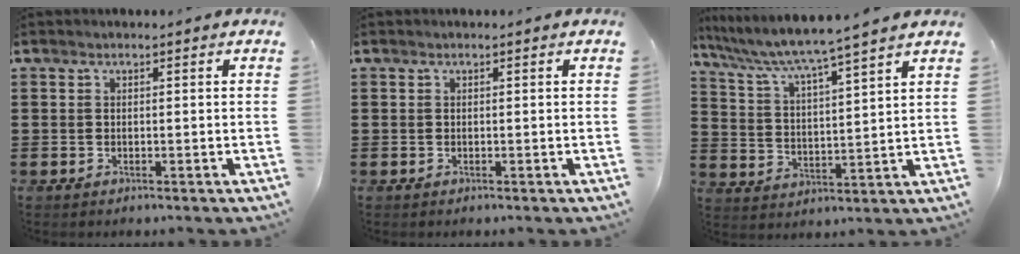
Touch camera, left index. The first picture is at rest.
{"total": 0.0}
{"total": 4.6, "force": [4.1, -0.9, 2.1], "torque": [-0.064, -0.036, 0.060]}